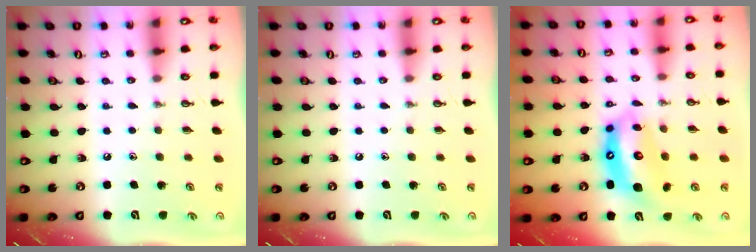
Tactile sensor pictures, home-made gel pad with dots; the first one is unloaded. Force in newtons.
{"total": 0.0}
{"total": 12.8, "press": 12.8, "slide": 0.9}